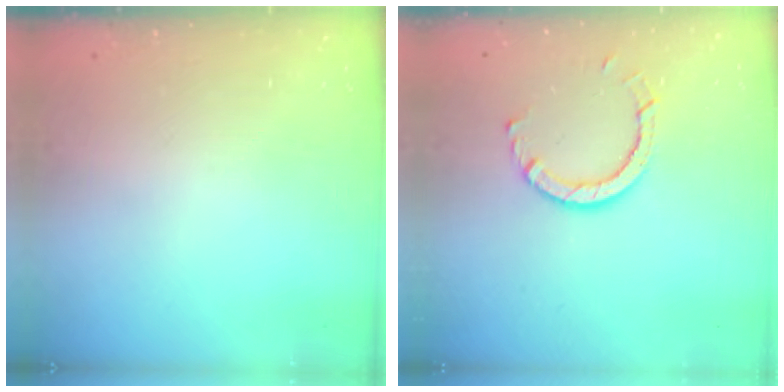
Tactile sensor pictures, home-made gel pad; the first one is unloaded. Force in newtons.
{"total": 6.3, "press": 6.3, "slide": 0.3}